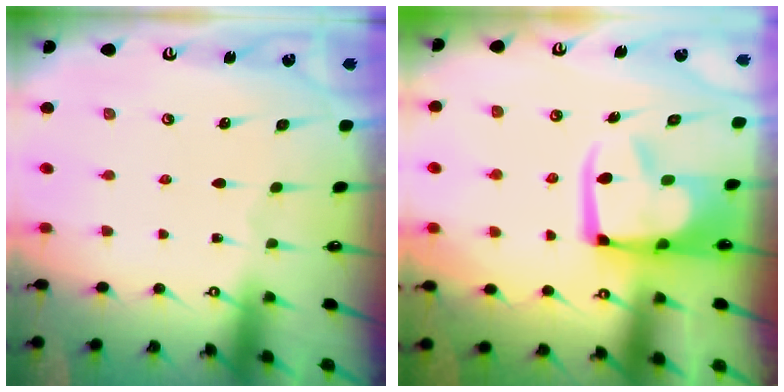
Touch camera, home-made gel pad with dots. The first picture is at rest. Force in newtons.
{"total": 8.6, "press": 8.5, "slide": 1.1}